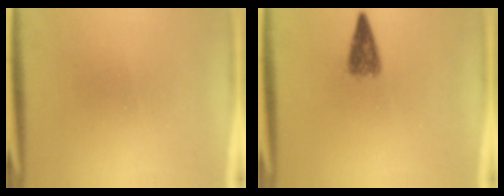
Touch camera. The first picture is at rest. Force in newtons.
{"total": 4.0}